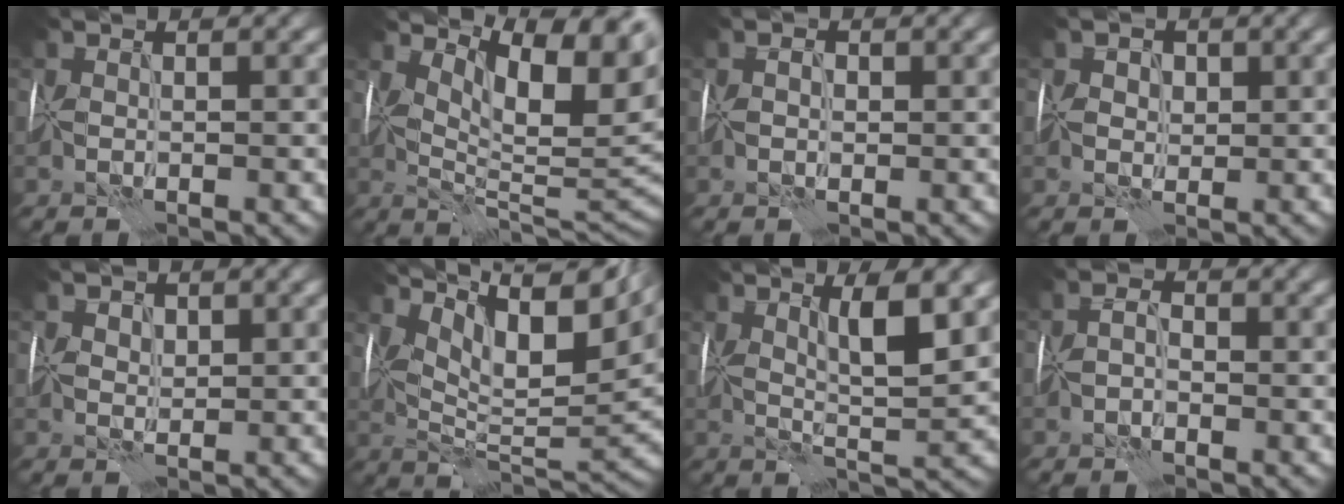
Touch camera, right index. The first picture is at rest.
{"total": 10.8, "force": [3.9, 4.4, 9.1], "torque": [-0.128, -0.009, 0.066]}
{"total": 0.8, "force": [-0.3, 0.5, 0.5], "torque": [-0.007, -0.001, -0.008]}
{"total": 0.9, "force": [0.0, 0.8, 0.3], "torque": [-0.003, -0.003, -0.005]}
{"total": 0.6, "force": [0.3, 0.5, 0.2], "torque": [-0.005, -0.004, 0.004]}
{"total": 13.4, "force": [6.8, 5.0, 10.4], "torque": [-0.166, 0.022, 0.103]}
{"total": 5.2, "force": [1.6, 0.7, 4.9], "torque": [-0.083, -0.009, 0.025]}
{"total": 1.1, "force": [-0.7, 0.5, 0.7], "torque": [-0.008, 0.001, -0.018]}